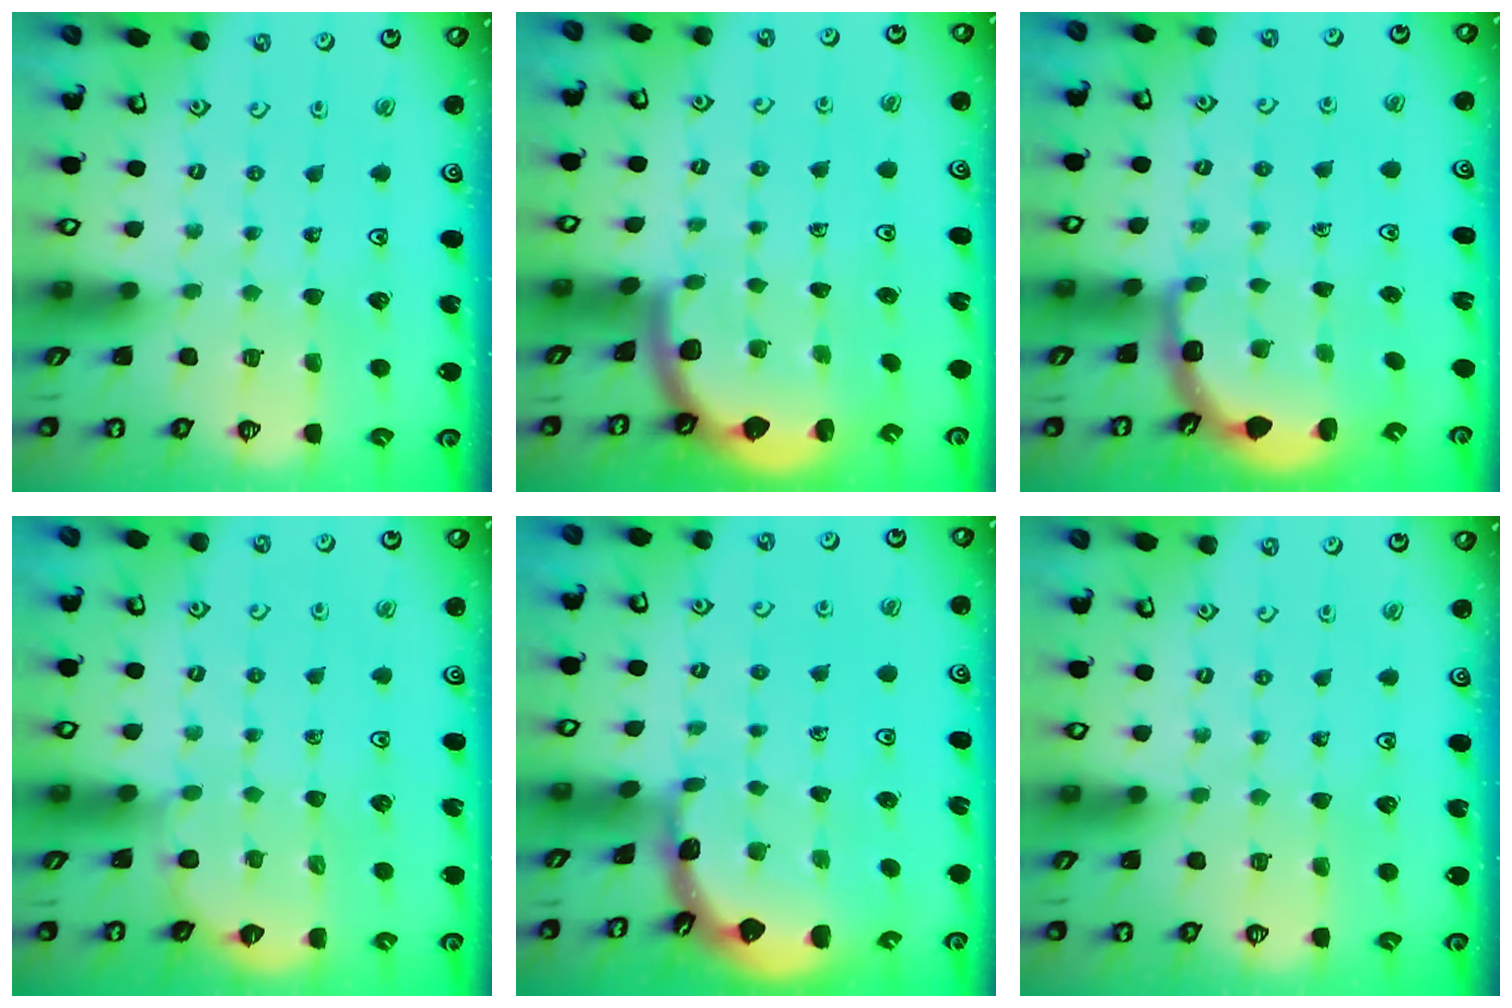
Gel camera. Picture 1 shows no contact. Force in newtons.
{"total": 2.0, "press": 2.0, "slide": 0.3}
{"total": 3.3, "press": 2.5, "slide": 2.2}
{"total": 3.2, "press": 3.2, "slide": 0.3}
{"total": 1.6, "press": 1.5, "slide": 0.1}
{"total": 0.0}